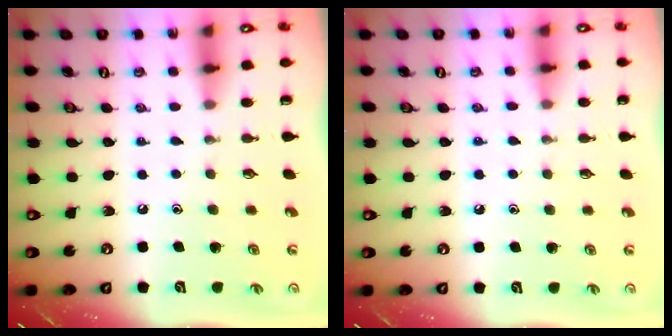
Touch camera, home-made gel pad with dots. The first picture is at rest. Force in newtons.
{"total": 3.0, "press": 3.0, "slide": 0.4}